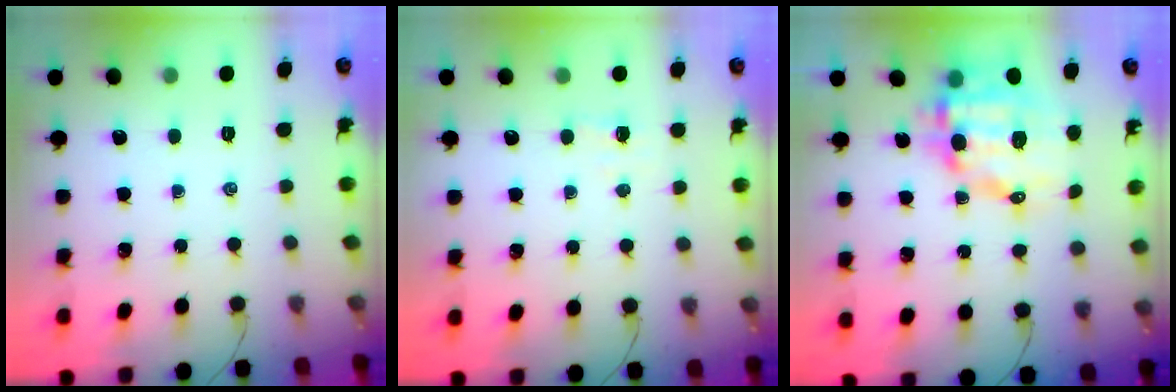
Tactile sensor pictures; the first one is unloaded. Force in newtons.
{"total": 1.8, "press": 1.7, "slide": 0.6}
{"total": 11.9, "press": 11.5, "slide": 2.7}